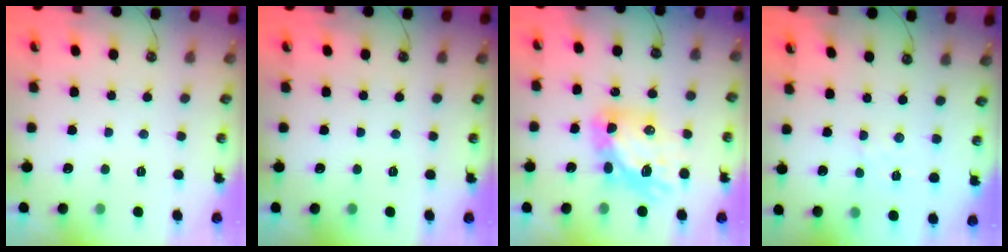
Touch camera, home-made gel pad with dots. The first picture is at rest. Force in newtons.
{"total": 0.0}
{"total": 12.2, "press": 12.2, "slide": 1.2}
{"total": 2.1, "press": 2.1, "slide": 0.4}